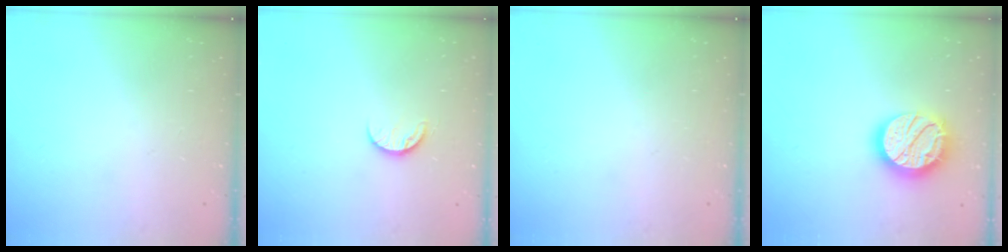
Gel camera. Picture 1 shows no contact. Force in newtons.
{"total": 7.5, "press": 7.5, "slide": 0.8}
{"total": 0.0}
{"total": 18.5, "press": 18.5, "slide": 1.4}